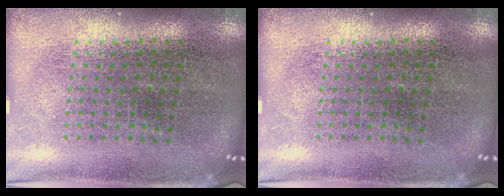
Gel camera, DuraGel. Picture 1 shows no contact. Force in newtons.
{"total": 0.0}